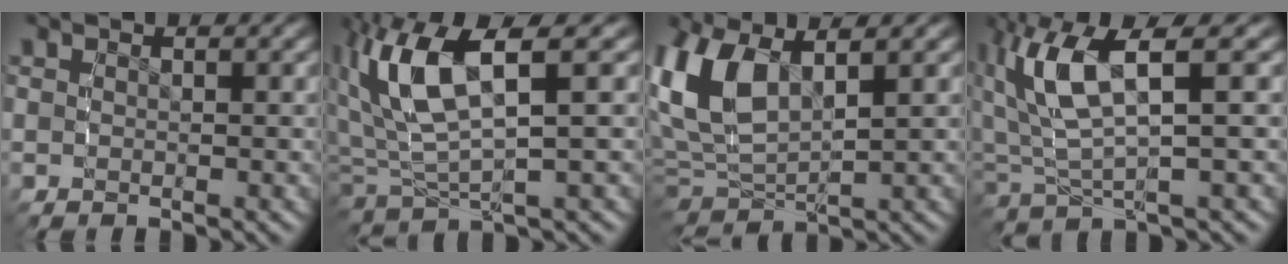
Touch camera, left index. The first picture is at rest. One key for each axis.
{"total": 7.8, "fx": 2.3, "fy": 3.8, "fz": 6.4, "tx": -0.155, "ty": 0.001, "tz": 0.048}
{"total": 8.0, "fx": 1.9, "fy": 5.2, "fz": 5.7, "tx": -0.166, "ty": -0.011, "tz": 0.043}
{"total": 6.2, "fx": 1.8, "fy": 2.6, "fz": 5.4, "tx": -0.132, "ty": -0.001, "tz": 0.039}